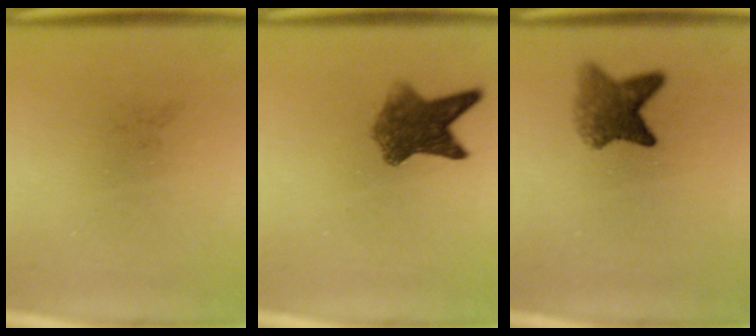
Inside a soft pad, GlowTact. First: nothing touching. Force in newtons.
{"total": 6.3}
{"total": 4.7}